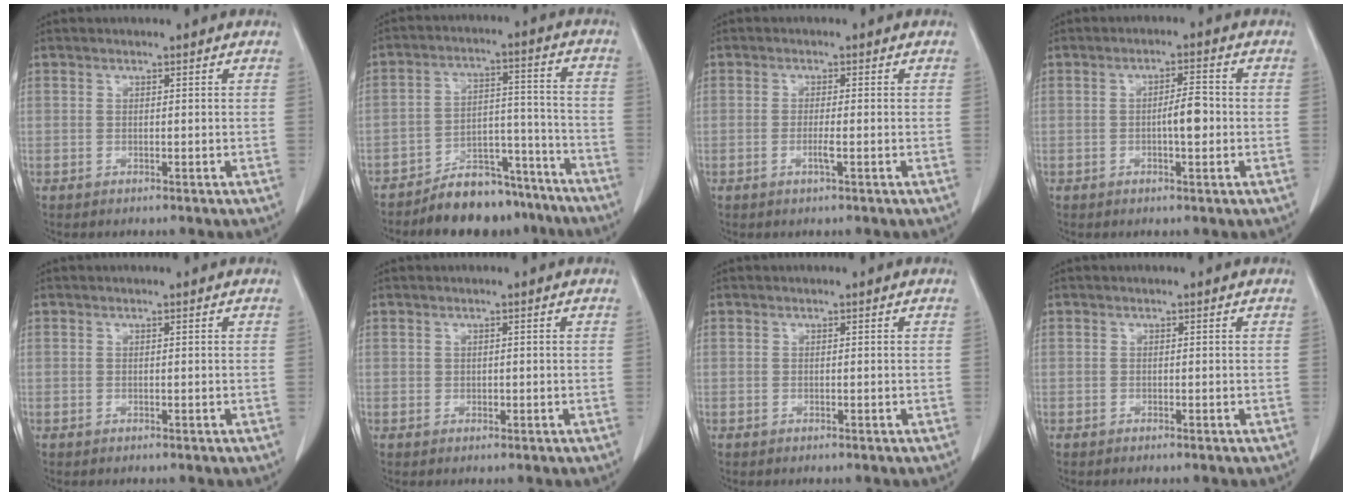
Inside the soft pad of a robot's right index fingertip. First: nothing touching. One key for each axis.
{"total": 11.0, "fx": -9.4, "fy": 4.7, "fz": 3.0, "tx": -0.021, "ty": 0.055, "tz": -0.150}
{"total": 1.8, "fx": -0.7, "fy": 0.0, "fz": 1.6, "tx": -0.032, "ty": -0.002, "tz": -0.014}
{"total": 3.5, "fx": -0.5, "fy": 0.4, "fz": 3.4, "tx": -0.056, "ty": 0.002, "tz": -0.010}
{"total": 0.0}
{"total": 0.5, "fx": 0.0, "fy": 0.5, "fz": 0.1, "tx": 0.001, "ty": 0.002, "tz": -0.001}
{"total": 0.0}
{"total": 0.0}